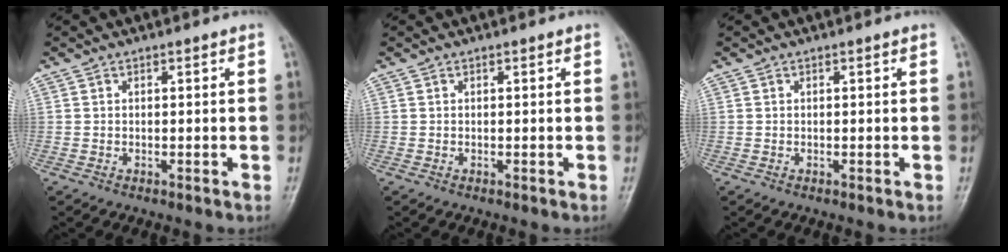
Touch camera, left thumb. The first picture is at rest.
{"total": 0.0}
{"total": 0.0}